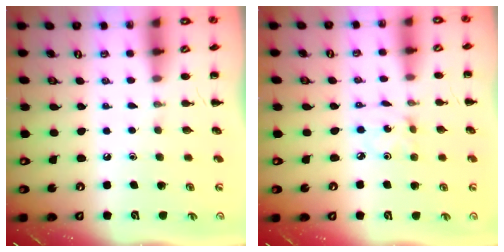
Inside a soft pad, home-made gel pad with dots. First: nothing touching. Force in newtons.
{"total": 1.5, "press": 1.4, "slide": 0.4}